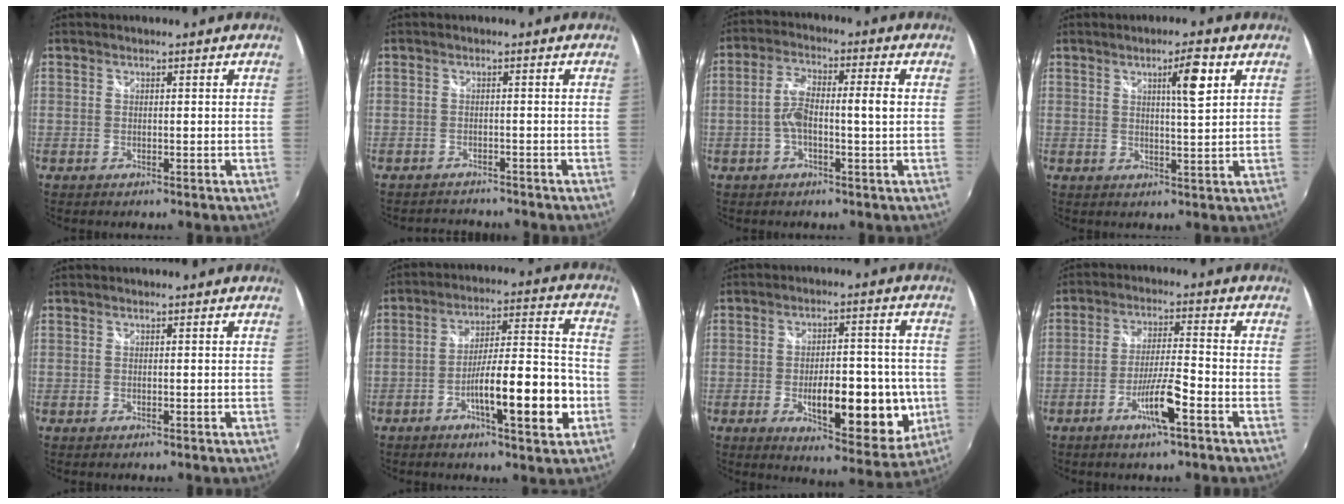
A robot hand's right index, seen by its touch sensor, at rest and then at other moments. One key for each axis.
{"total": 3.6, "fx": -3.5, "fy": 0.8, "fz": 0.4, "tx": -0.020, "ty": -0.004, "tz": -0.056}
{"total": 7.1, "fx": -0.6, "fy": 1.4, "fz": 6.9, "tx": -0.135, "ty": 0.011, "tz": -0.012}
{"total": 5.3, "fx": 2.3, "fy": 0.5, "fz": 4.8, "tx": -0.074, "ty": 0.003, "tz": 0.034}
{"total": 0.0}
{"total": 14.7, "fx": -5.1, "fy": 2.6, "fz": 13.6, "tx": -0.215, "ty": 0.006, "tz": -0.077}
{"total": 16.9, "fx": -3.6, "fy": 7.1, "fz": 14.9, "tx": -0.230, "ty": -0.014, "tz": -0.042}
{"total": 8.0, "fx": -4.1, "fy": 0.3, "fz": 6.8, "tx": -0.131, "ty": -0.005, "tz": -0.075}